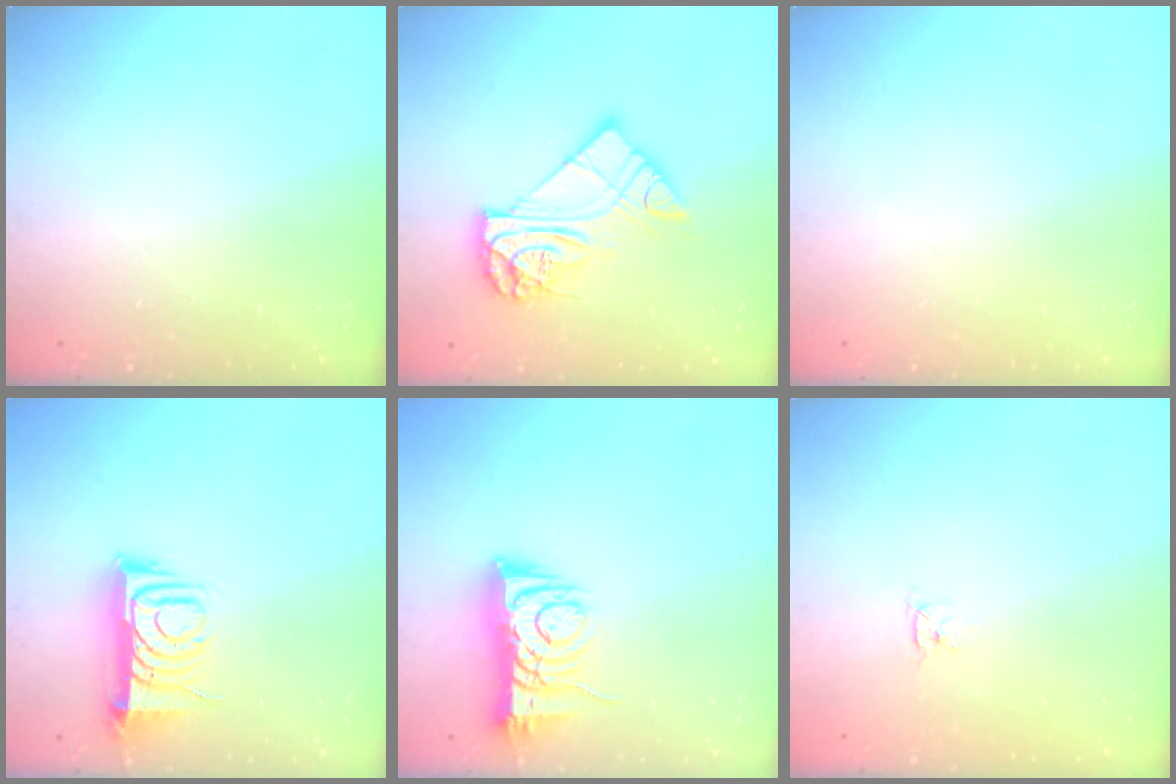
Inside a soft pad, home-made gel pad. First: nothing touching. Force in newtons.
{"total": 13.6, "press": 13.6, "slide": 1.1}
{"total": 0.0}
{"total": 9.0, "press": 9.0, "slide": 0.7}
{"total": 8.0, "press": 7.9, "slide": 1.3}
{"total": 2.8, "press": 2.8, "slide": 0.3}